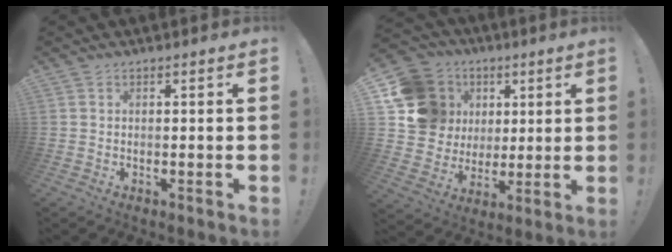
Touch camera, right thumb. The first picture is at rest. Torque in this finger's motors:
{"motor_torque": [1.13, 2.17, 0.33, -0.01, 0.01]}